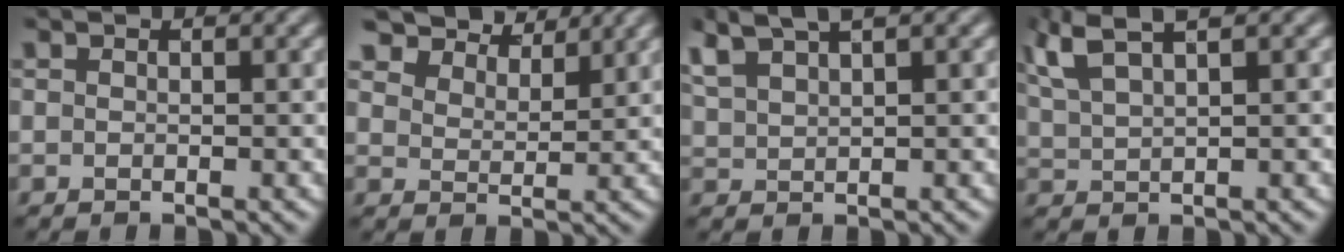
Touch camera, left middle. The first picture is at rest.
{"total": 6.8, "force": [6.1, 2.1, 2.0], "torque": [-0.053, -0.014, 0.116]}
{"total": 4.5, "force": [3.4, 1.0, 2.7], "torque": [-0.065, 0.019, 0.072]}
{"total": 4.6, "force": [3.2, 1.1, 3.1], "torque": [-0.072, 0.019, 0.067]}